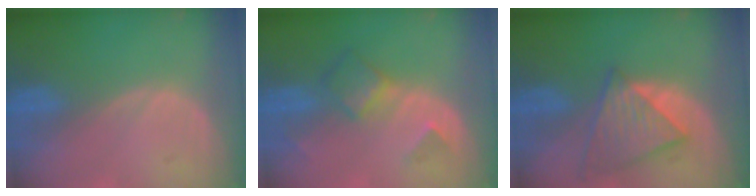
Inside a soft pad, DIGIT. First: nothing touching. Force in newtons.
{"total": 5.1, "press": 4.5, "slide": 2.4}
{"total": 7.9, "press": 7.1, "slide": 3.4}